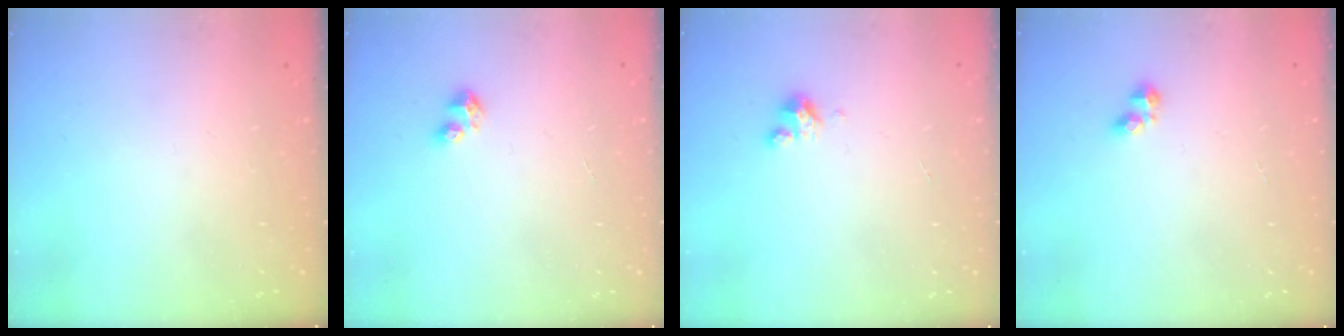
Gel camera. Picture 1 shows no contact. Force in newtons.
{"total": 3.0, "press": 2.9, "slide": 0.3}
{"total": 2.5, "press": 2.5, "slide": 0.2}
{"total": 2.6, "press": 2.5, "slide": 0.5}